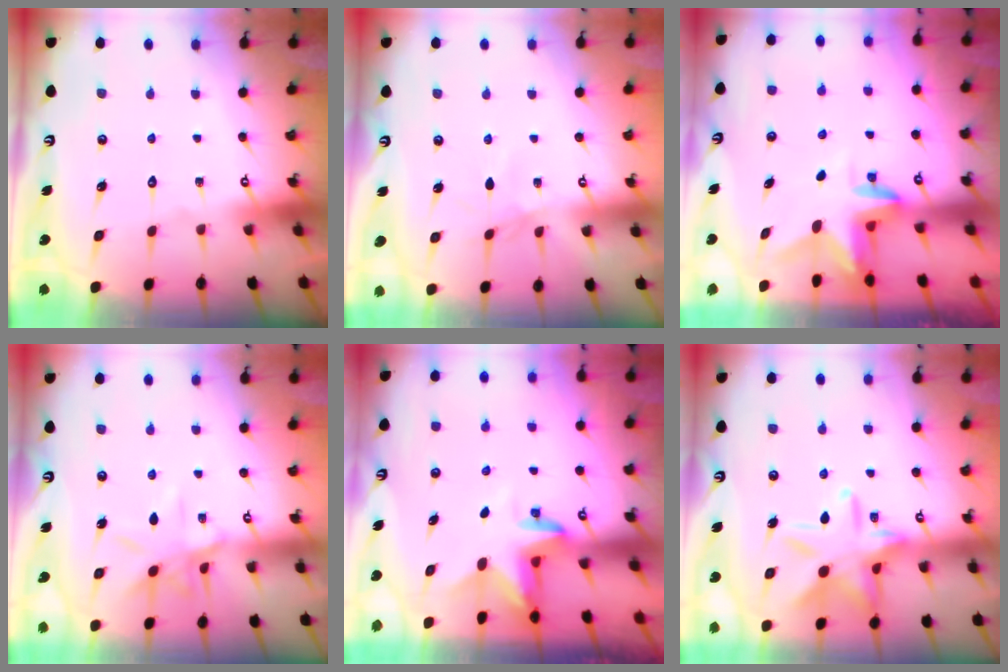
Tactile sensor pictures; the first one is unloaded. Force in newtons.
{"total": 1.7, "press": 1.7, "slide": 0.4}
{"total": 3.0, "press": 3.0, "slide": 0.3}
{"total": 8.9, "press": 8.9, "slide": 0.7}
{"total": 3.2, "press": 3.2, "slide": 0.1}
{"total": 15.6, "press": 15.5, "slide": 1.0}